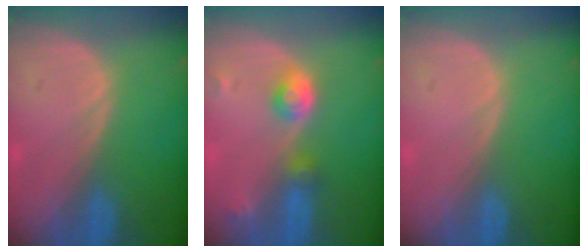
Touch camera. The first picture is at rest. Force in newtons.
{"total": 4.2, "press": 4.1, "slide": 1.0}
{"total": 0.0}